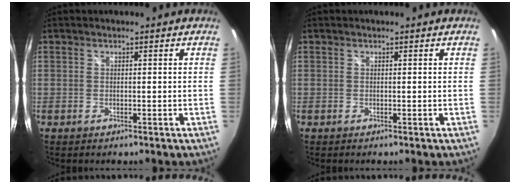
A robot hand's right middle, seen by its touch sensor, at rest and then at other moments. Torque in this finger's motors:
{"motor_torque": [0.00, 0.00, 0.00, 0.01]}